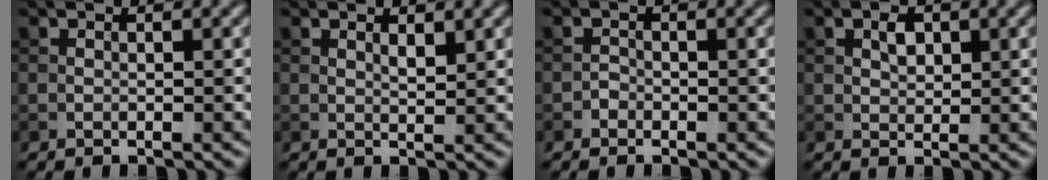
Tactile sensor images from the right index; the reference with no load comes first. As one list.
[{"total": 1.0, "force": [0.8, 0.1, 0.7], "torque": [-0.014, -0.002, 0.014]}, {"total": 0.7, "force": [-0.5, 0.5, 0.1], "torque": [0.001, 0.001, -0.010]}, {"total": 1.7, "force": [0.6, 1.1, 1.2], "torque": [-0.020, 0.001, 0.010]}]